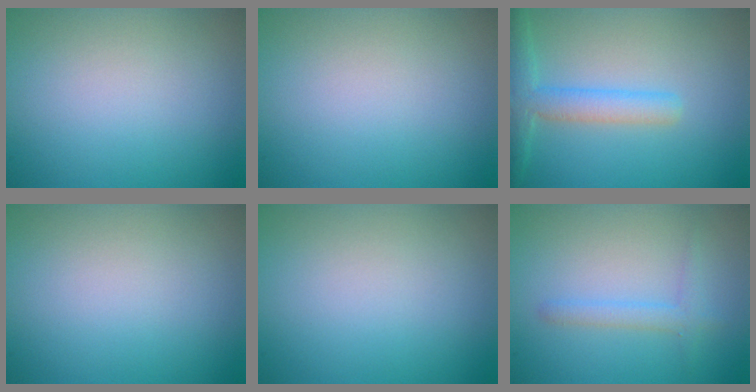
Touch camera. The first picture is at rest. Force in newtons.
{"total": 0.0}
{"total": 3.5, "press": 3.5, "slide": 0.2}
{"total": 0.0}
{"total": 0.0}
{"total": 1.7, "press": 1.7, "slide": 0.1}